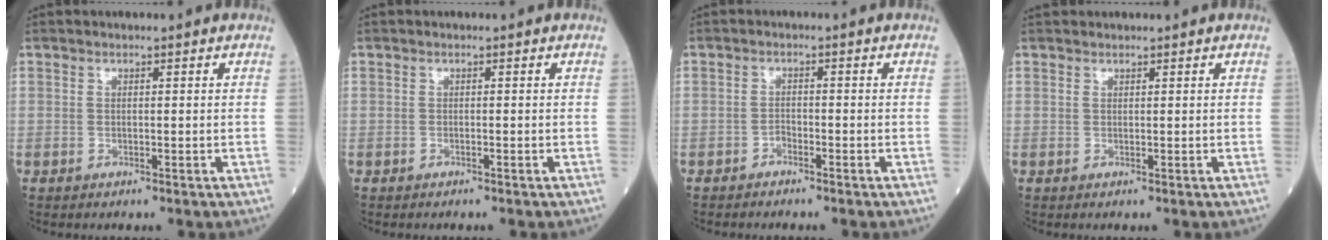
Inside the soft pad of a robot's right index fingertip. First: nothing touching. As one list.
[{"total": 0.0}, {"total": 1.0, "force": [-0.9, 0.4, 0.3], "torque": [-0.001, 0.004, -0.016]}, {"total": 0.6, "force": [0.6, 0.2, 0.0], "torque": [-0.008, 0.013, 0.015]}]